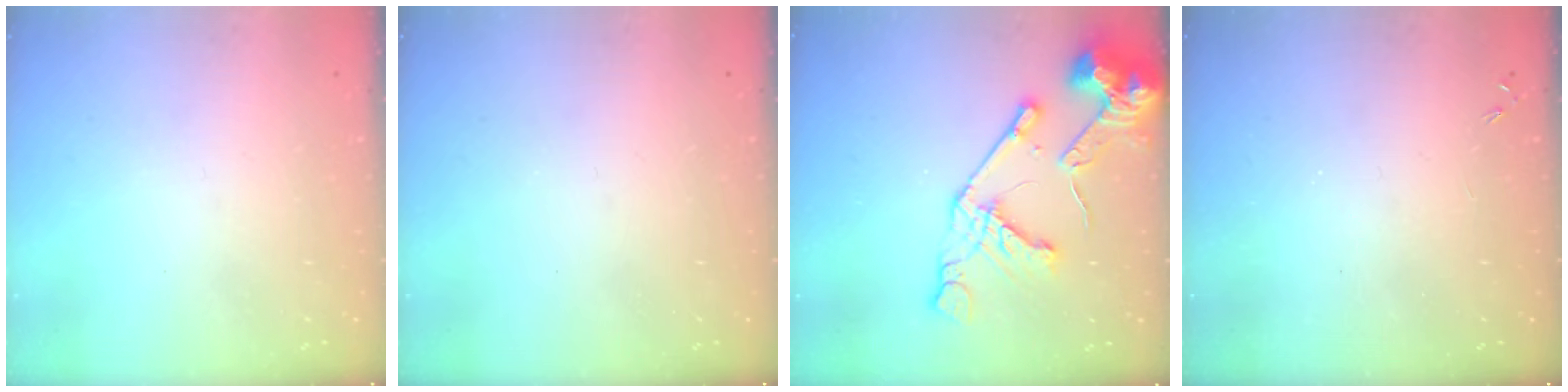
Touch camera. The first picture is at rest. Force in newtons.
{"total": 0.0}
{"total": 18.5, "press": 18.4, "slide": 2.3}
{"total": 0.0}